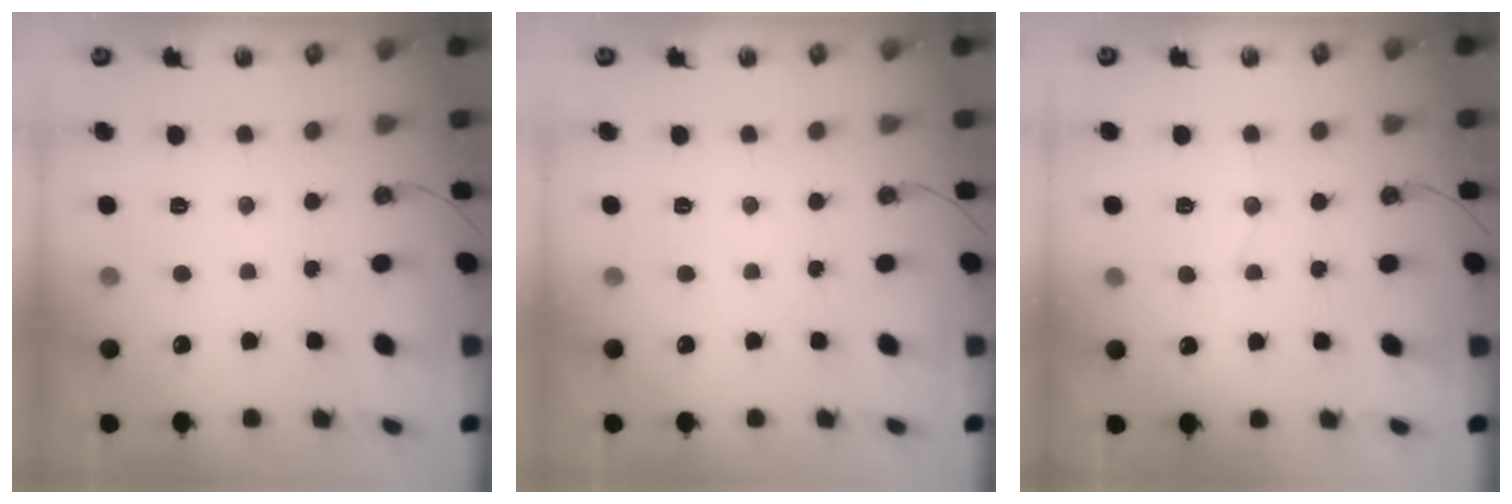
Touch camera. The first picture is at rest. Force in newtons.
{"total": 0.0}
{"total": 5.8, "press": 5.5, "slide": 1.7}